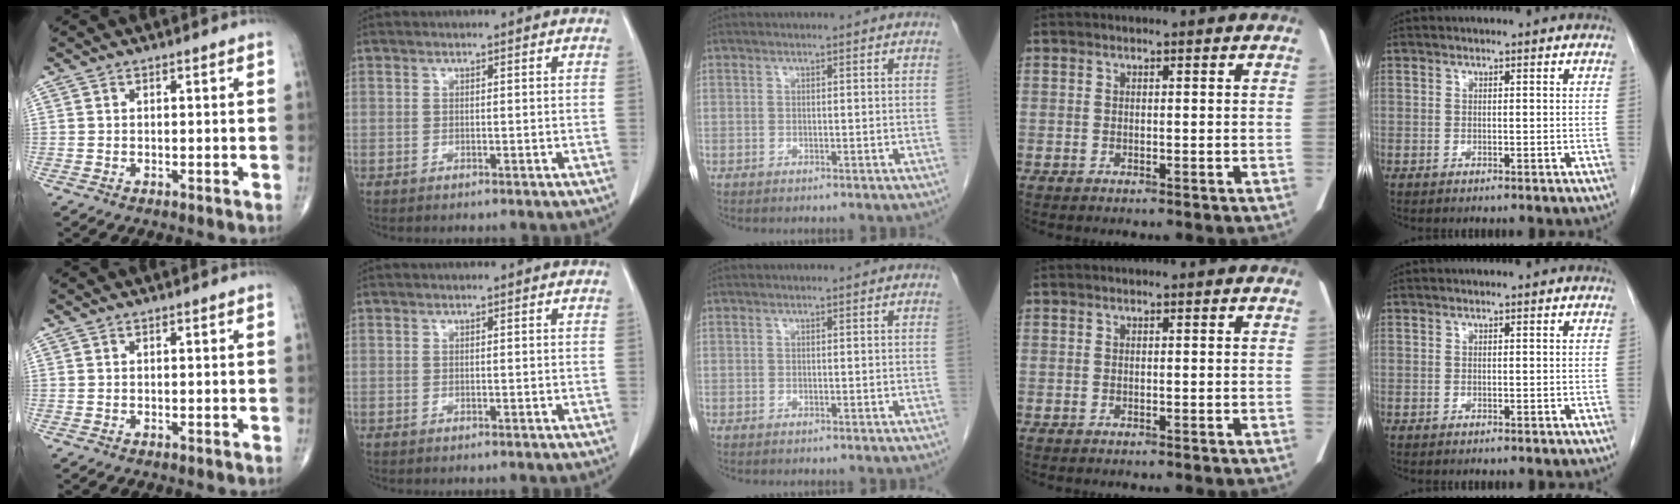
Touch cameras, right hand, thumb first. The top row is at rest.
{}